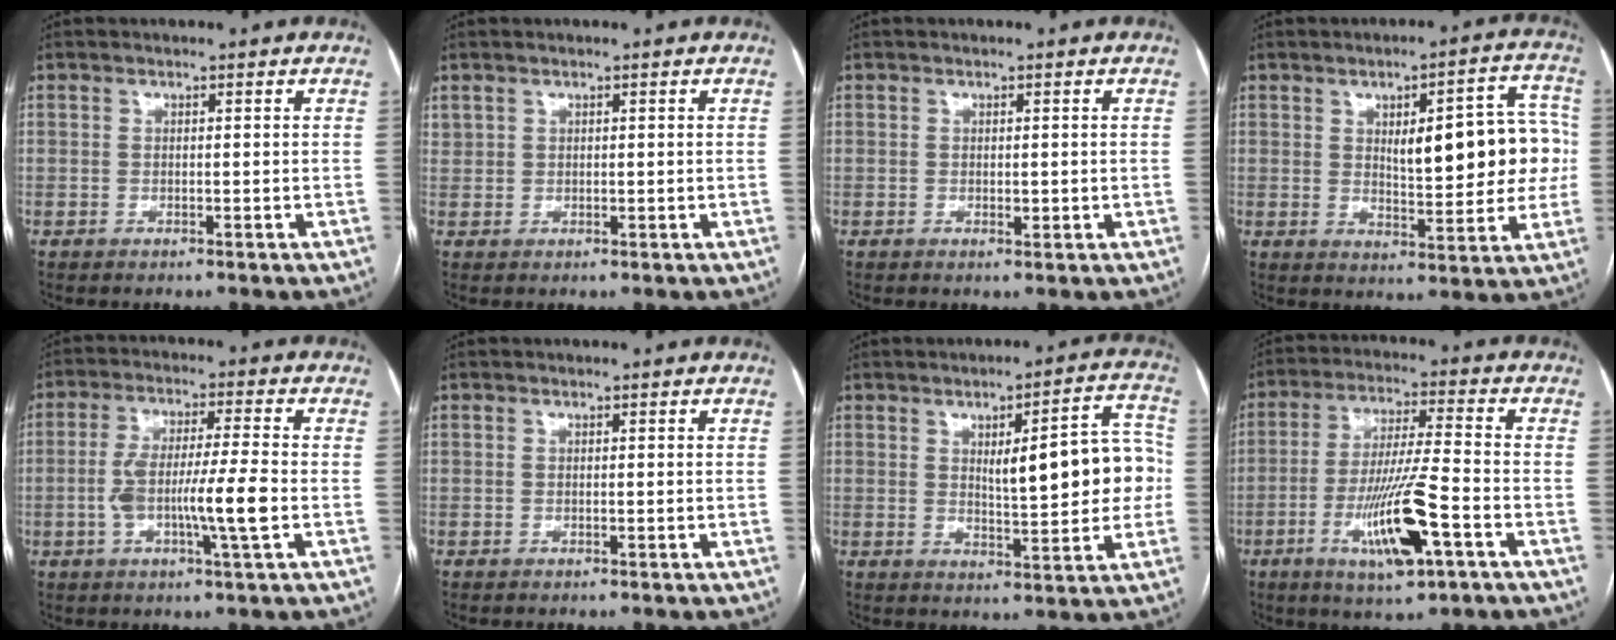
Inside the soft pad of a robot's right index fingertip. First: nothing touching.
{"total": 1.3, "force": [1.0, 0.8, 0.3], "torque": [-0.002, 0.005, 0.020]}
{"total": 1.2, "force": [0.0, 0.5, 1.1], "torque": [-0.015, -0.003, 0.002]}
{"total": 13.3, "force": [1.6, 4.6, 12.4], "torque": [-0.153, 0.029, 0.029]}
{"total": 9.7, "force": [-2.0, 0.1, 9.5], "torque": [-0.179, 0.002, -0.040]}
{"total": 0.0}
{"total": 12.2, "force": [0.8, 3.1, 11.7], "torque": [-0.150, 0.025, 0.018]}
{"total": 12.9, "force": [-5.0, 1.0, 11.9], "torque": [-0.228, -0.015, -0.086]}